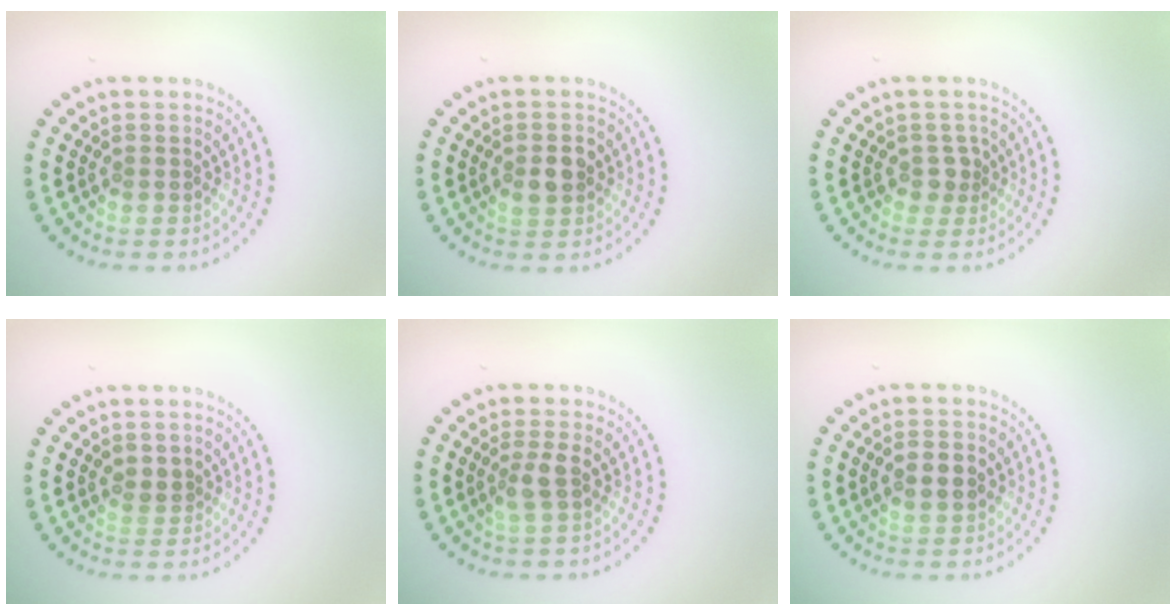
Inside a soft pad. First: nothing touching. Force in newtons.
{"total": 2.6, "press": 2.6, "slide": 0.1}
{"total": 1.3, "press": 1.1, "slide": 0.8}
{"total": 1.2, "press": 1.0, "slide": 0.5}
{"total": 1.7, "press": 1.5, "slide": 0.7}
{"total": 2.2, "press": 2.1, "slide": 0.1}